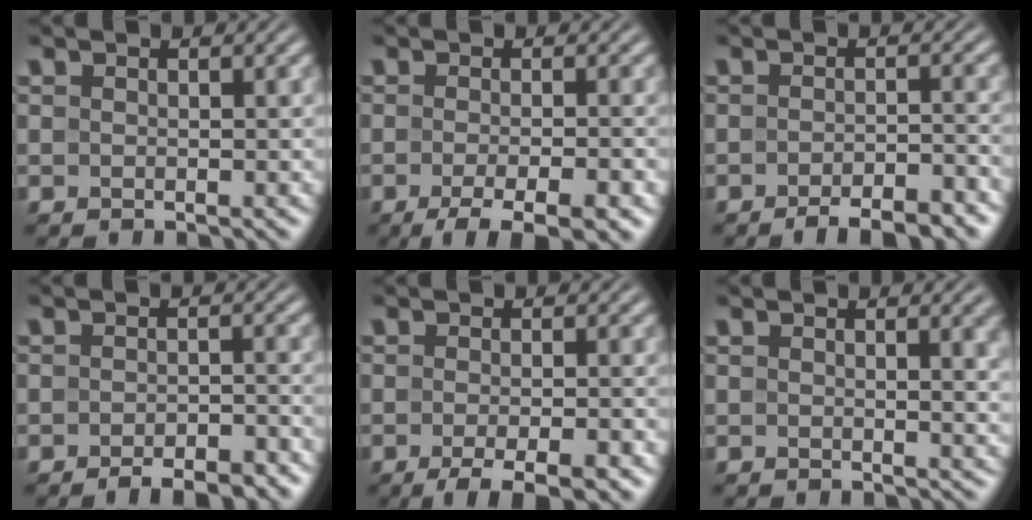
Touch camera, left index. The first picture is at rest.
{"total": 5.7, "force": [-3.1, 1.3, 4.5], "torque": [-0.066, -0.004, -0.047]}
{"total": 4.8, "force": [-3.5, 1.2, 2.9], "torque": [-0.039, 0.002, -0.051]}
{"total": 4.0, "force": [-3.0, 1.1, 2.4], "torque": [-0.030, 0.002, -0.040]}
{"total": 5.1, "force": [-2.8, 1.2, 4.0], "torque": [-0.058, -0.002, -0.042]}
{"total": 3.8, "force": [1.1, 1.4, 3.4], "torque": [-0.027, 0.003, 0.014]}